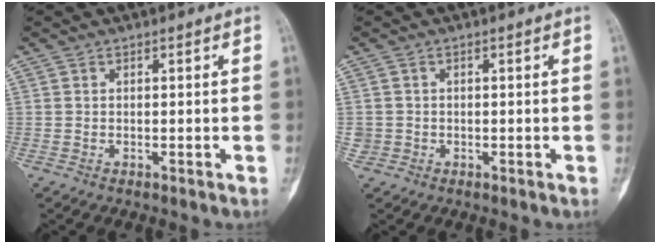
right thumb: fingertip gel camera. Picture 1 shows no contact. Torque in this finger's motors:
{"motor_torque": [0.16, 0.03, 0.23, -0.02, 0.03]}